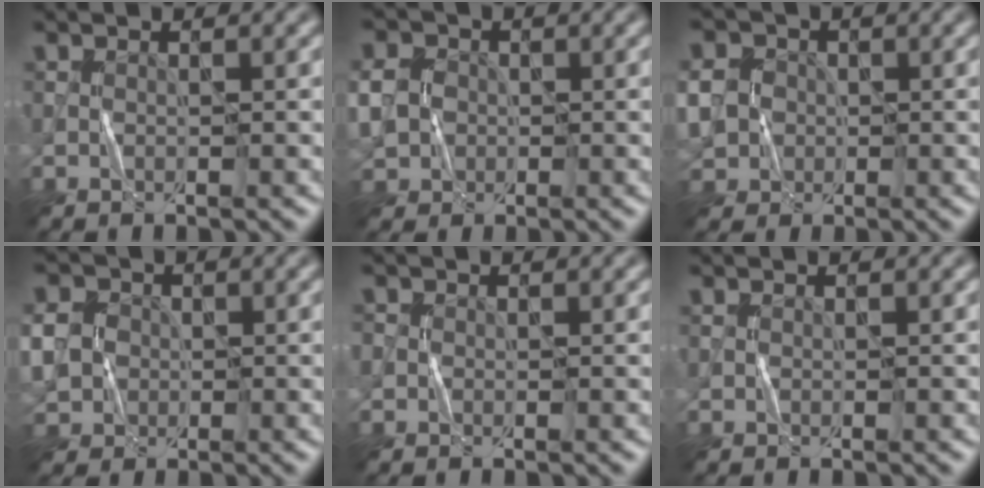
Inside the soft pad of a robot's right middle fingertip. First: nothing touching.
{"total": 5.2, "force": [-0.2, 4.7, 2.4], "torque": [-0.058, 0.010, -0.022]}
{"total": 6.6, "force": [-0.4, 6.0, 2.8], "torque": [-0.075, 0.017, -0.030]}
{"total": 6.1, "force": [-0.3, 5.5, 2.7], "torque": [-0.067, 0.011, -0.028]}
{"total": 0.8, "force": [0.1, 0.8, 0.1], "torque": [0.006, 0.001, -0.007]}
{"total": 0.0}